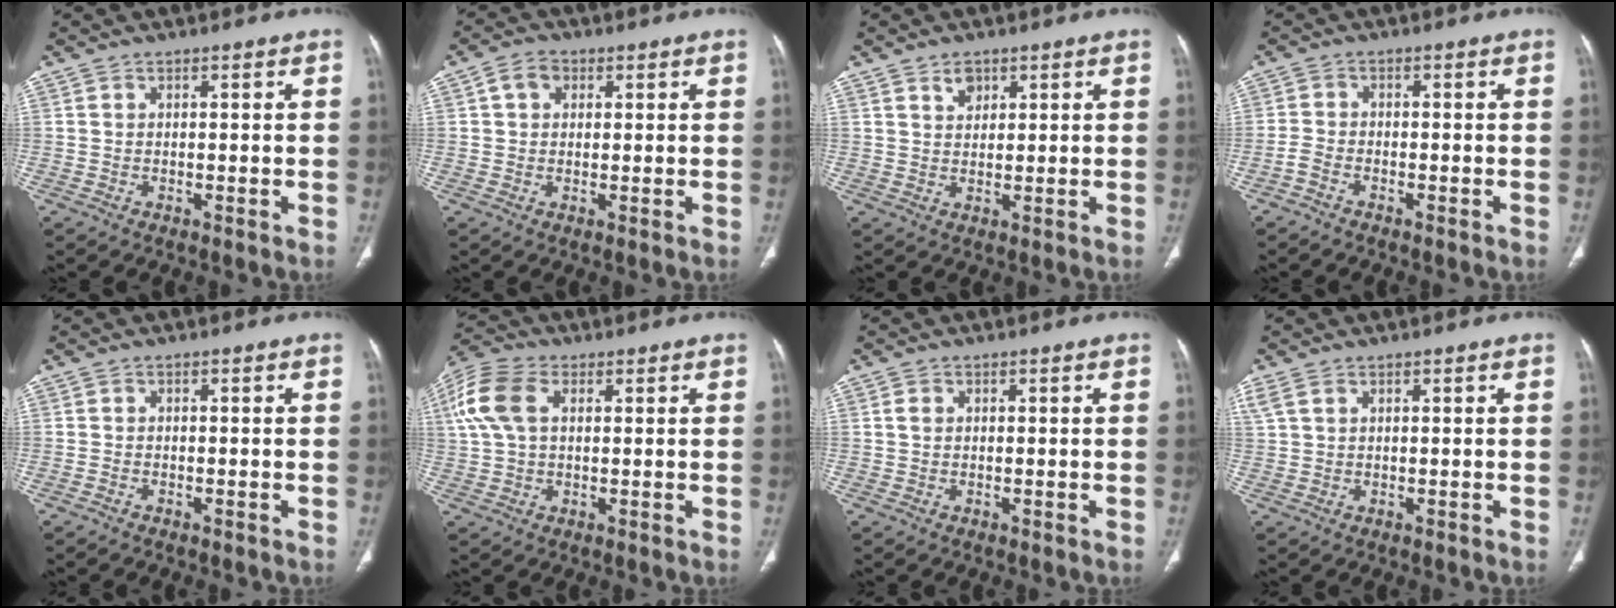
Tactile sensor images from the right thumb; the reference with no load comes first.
{"total": 4.1, "force": [1.4, 3.1, 2.2], "torque": [-0.025, 0.005, 0.024]}
{"total": 2.7, "force": [1.7, 1.8, 1.2], "torque": [-0.006, -0.013, 0.032]}
{"total": 2.1, "force": [-1.6, 0.9, 1.0], "torque": [-0.029, 0.014, -0.033]}
{"total": 0.6, "force": [-0.6, 0.2, 0.1], "torque": [-0.008, 0.004, -0.012]}
{"total": 10.8, "force": [3.0, 6.7, 7.9], "torque": [-0.187, 0.026, 0.056]}
{"total": 1.1, "force": [0.2, 0.9, 0.7], "torque": [-0.011, 0.002, 0.004]}
{"total": 2.2, "force": [1.2, 1.2, 1.5], "torque": [-0.054, 0.016, 0.035]}